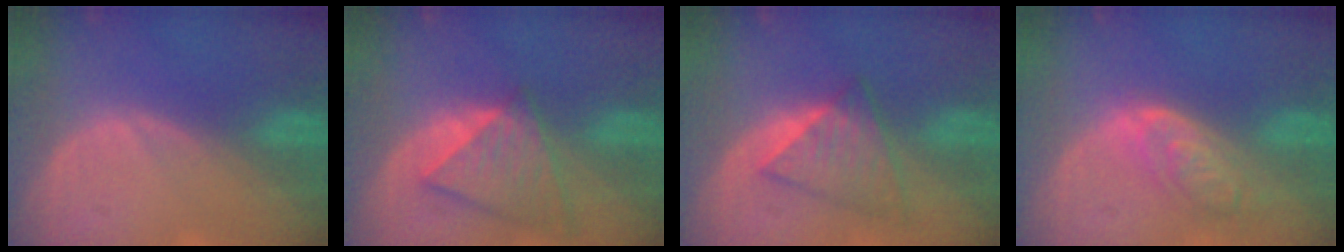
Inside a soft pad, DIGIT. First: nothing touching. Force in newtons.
{"total": 8.0, "press": 7.2, "slide": 3.6}
{"total": 6.1, "press": 6.1, "slide": 0.3}
{"total": 6.3, "press": 5.7, "slide": 2.8}